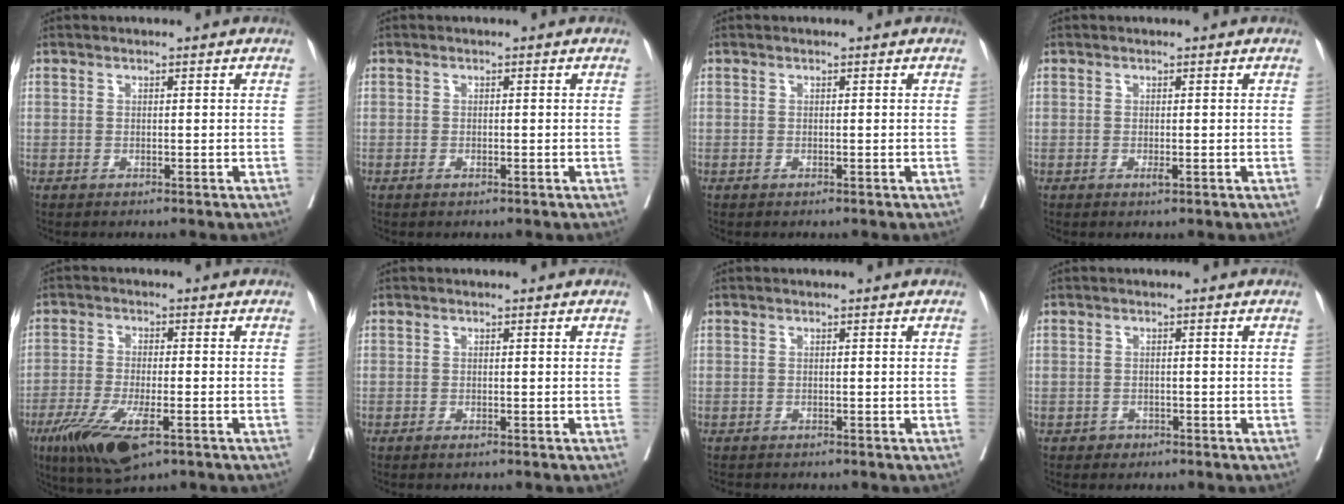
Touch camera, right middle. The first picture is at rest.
{"total": 0.5, "force": [-0.2, 0.3, 0.4], "torque": [-0.007, 0.001, -0.001]}
{"total": 0.0}
{"total": 0.9, "force": [-0.3, 0.2, 0.8], "torque": [-0.012, -0.002, -0.005]}
{"total": 10.0, "force": [-5.3, 2.6, 8.1], "torque": [-0.149, -0.023, -0.086]}
{"total": 0.7, "force": [-0.4, 0.1, 0.5], "torque": [-0.008, -0.001, -0.006]}
{"total": 0.7, "force": [-0.7, 0.1, 0.1], "torque": [-0.008, -0.003, -0.013]}
{"total": 0.9, "force": [-0.6, 0.7, 0.1], "torque": [0.002, 0.003, -0.010]}